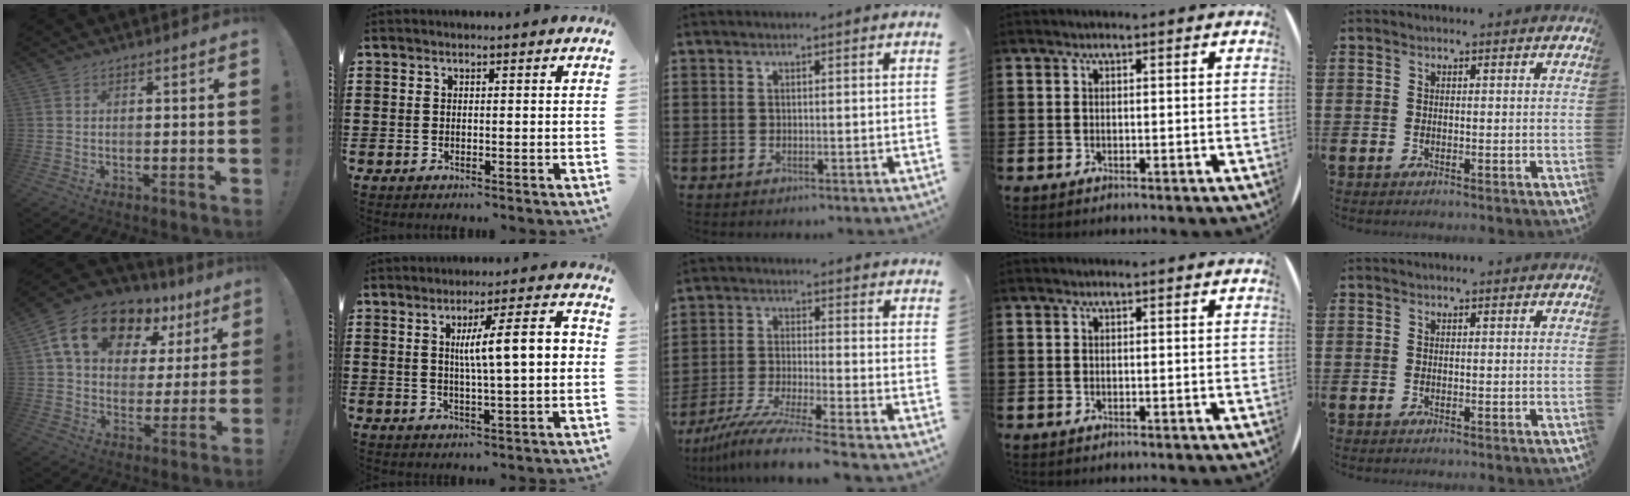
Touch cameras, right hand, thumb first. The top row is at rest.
{"thumb": {"total": 17.8, "force": [10.3, 10.6, 10.0], "torque": [-0.169, -0.046, 0.186]}, "index": {"total": 9.9, "force": [1.5, 1.4, 9.7], "torque": [-0.163, -0.001, 0.016]}, "middle": {"total": 7.9, "force": [-6.8, -0.4, 4.1], "torque": [-0.087, -0.015, -0.130]}}